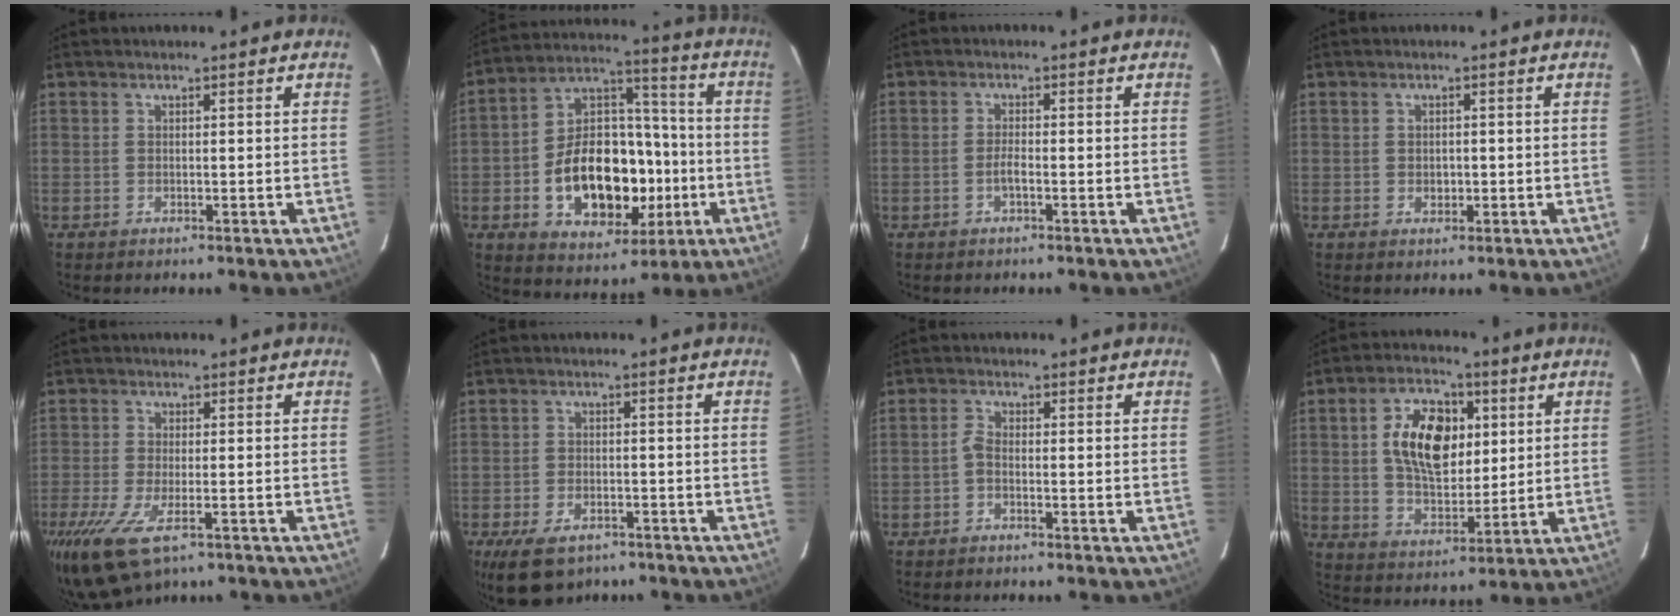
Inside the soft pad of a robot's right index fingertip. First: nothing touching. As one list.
[{"total": 20.4, "force": [-4.8, 13.2, 14.8], "torque": [-0.278, 0.040, -0.058]}, {"total": 1.7, "force": [-0.8, 0.3, 1.5], "torque": [-0.031, 0.002, -0.017]}, {"total": 1.8, "force": [-0.2, 1.6, 0.9], "torque": [-0.012, 0.002, -0.002]}, {"total": 9.8, "force": [-6.1, 3.3, 6.9], "torque": [-0.161, -0.036, -0.107]}, {"total": 9.4, "force": [-6.3, 4.9, 4.9], "torque": [-0.116, -0.014, -0.102]}, {"total": 1.4, "force": [-0.9, 0.5, 1.0], "torque": [-0.026, 0.005, -0.021]}, {"total": 13.8, "force": [3.1, 8.3, 10.5], "torque": [-0.186, 0.019, 0.060]}]